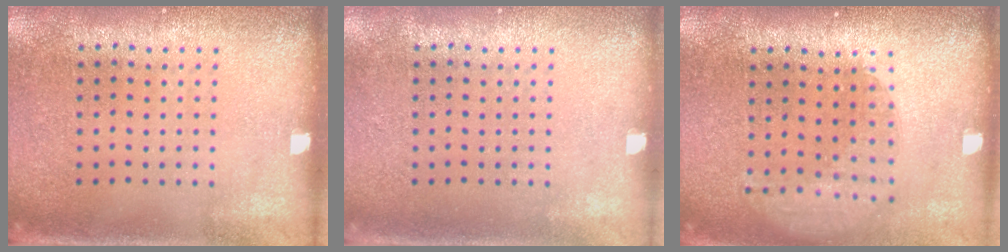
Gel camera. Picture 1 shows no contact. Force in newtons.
{"total": 0.0}
{"total": 1.6, "press": 1.2, "slide": 1.0}